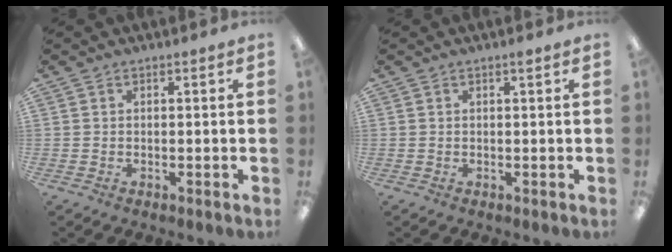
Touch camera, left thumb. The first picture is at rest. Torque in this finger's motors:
{"motor_torque": [0.13, -0.02, 0.35, -0.13, 0.00]}